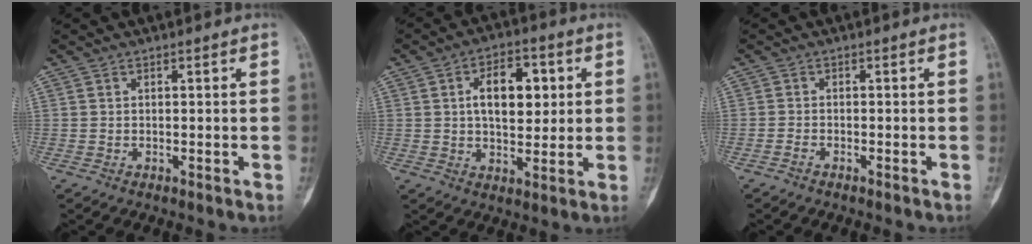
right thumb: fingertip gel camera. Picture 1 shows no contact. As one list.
[{"total": 11.0, "force": [2.4, 6.3, 8.7], "torque": [-0.101, -0.001, 0.036]}, {"total": 0.9, "force": [-0.8, 0.1, 0.4], "torque": [-0.010, 0.006, -0.017]}]